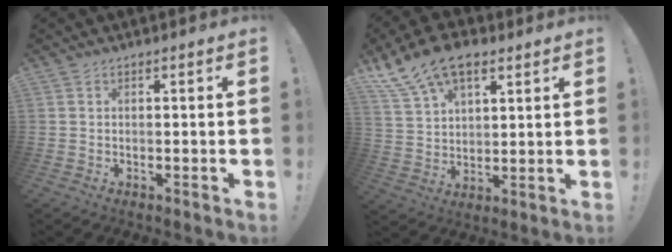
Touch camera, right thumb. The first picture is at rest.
{"total": 13.8, "force": [9.0, 7.4, 7.3], "torque": [-0.129, -0.045, 0.171]}